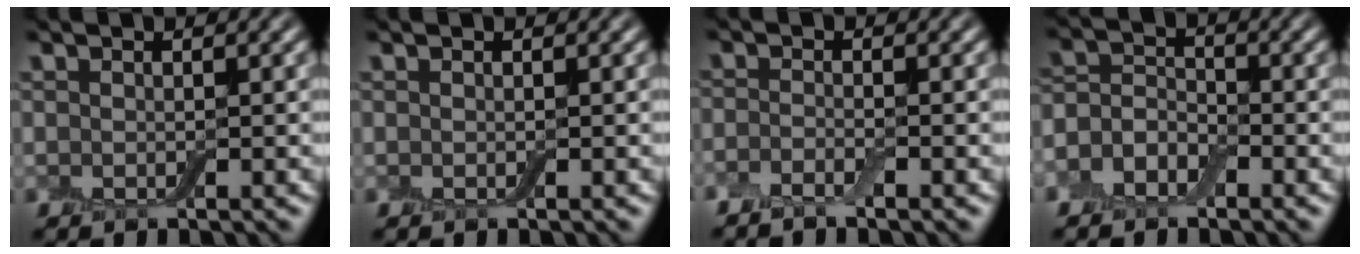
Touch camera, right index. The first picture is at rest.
{"total": 0.0}
{"total": 1.5, "force": [-1.2, 0.2, 0.9], "torque": [-0.024, -0.003, -0.030]}
{"total": 3.8, "force": [-2.1, 2.5, 2.0], "torque": [-0.033, 0.003, -0.050]}